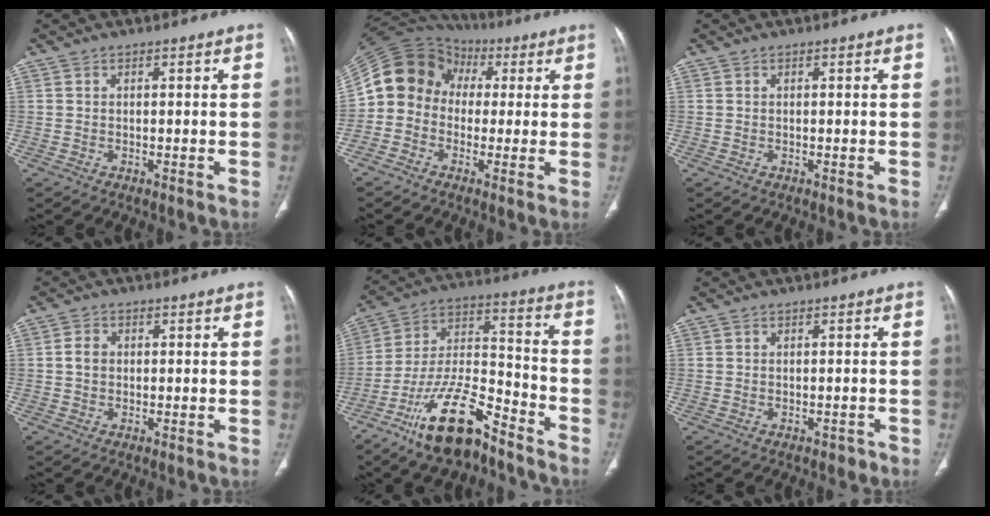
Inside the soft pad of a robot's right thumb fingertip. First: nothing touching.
{"total": 13.9, "force": [0.9, 12.0, 7.0], "torque": [-0.121, 0.043, 0.006]}
{"total": 0.0}
{"total": 2.3, "force": [0.0, 1.9, 1.3], "torque": [-0.021, 0.006, -0.002]}
{"total": 17.6, "force": [-12.0, 6.2, 11.3], "torque": [-0.192, 0.082, -0.217]}
{"total": 1.1, "force": [-0.7, 0.7, 0.4], "torque": [0.003, 0.004, -0.010]}